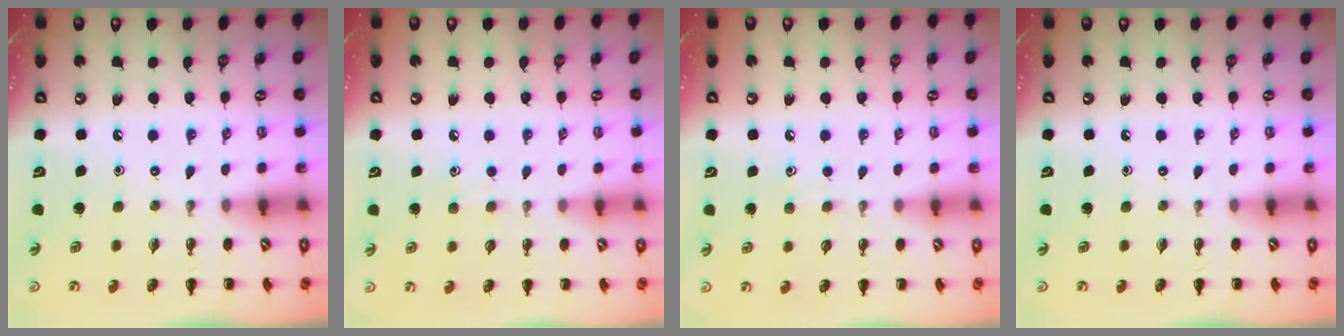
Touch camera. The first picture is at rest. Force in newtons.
{"total": 4.6, "press": 4.4, "slide": 1.4}
{"total": 4.6, "press": 4.4, "slide": 1.4}
{"total": 0.0}